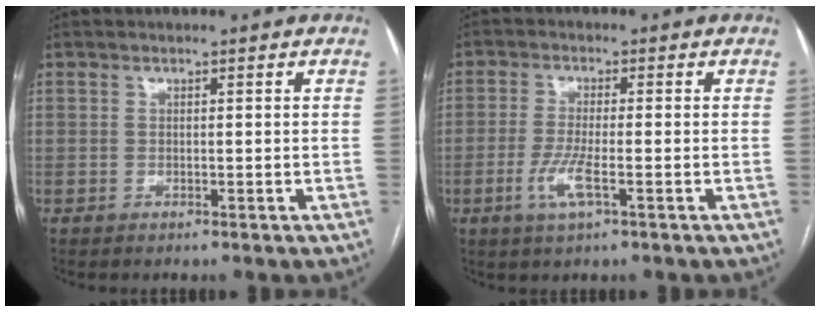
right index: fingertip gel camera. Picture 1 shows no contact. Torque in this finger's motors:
{"motor_torque": [0.86, -0.48, 0.52, 0.09]}